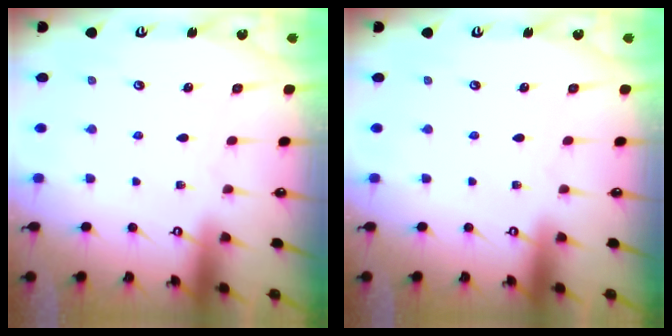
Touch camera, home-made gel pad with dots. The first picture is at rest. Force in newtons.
{"total": 0.0}